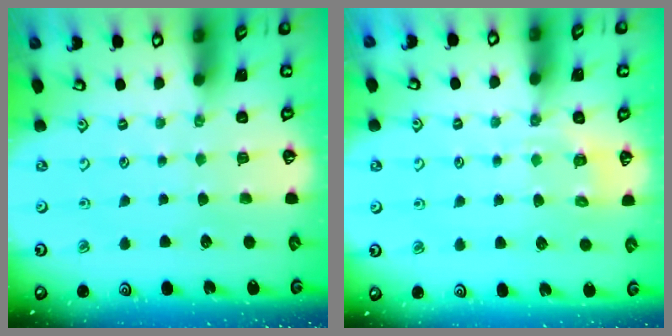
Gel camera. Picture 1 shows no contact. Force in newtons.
{"total": 6.6, "press": 6.5, "slide": 1.3}